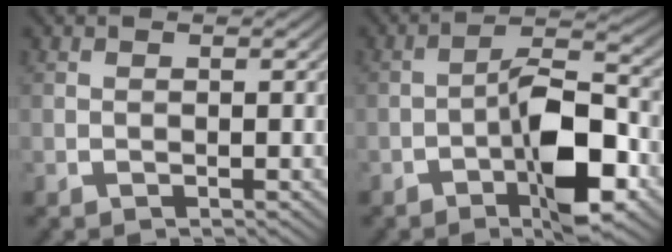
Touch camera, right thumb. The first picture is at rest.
{"total": 8.2, "force": [-1.8, 4.1, 6.9], "torque": [-0.115, -0.016, -0.030]}